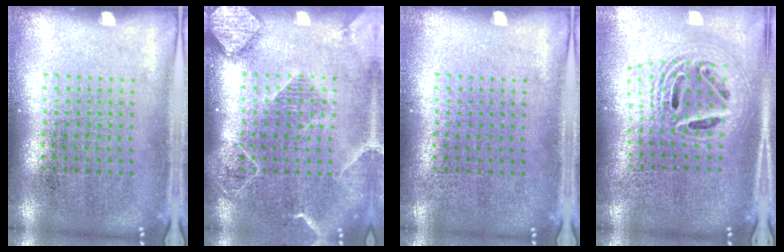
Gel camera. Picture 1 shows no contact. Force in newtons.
{"total": 2.1, "press": 1.9, "slide": 0.9}
{"total": 0.0}
{"total": 2.2, "press": 1.7, "slide": 1.4}